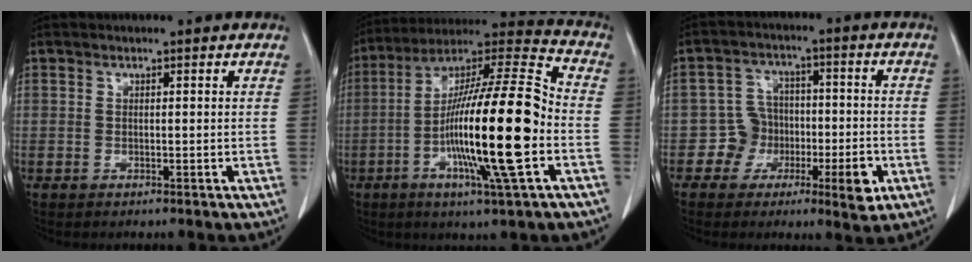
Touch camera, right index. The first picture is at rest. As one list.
[{"total": 21.6, "force": [-5.0, 1.1, 20.9], "torque": [-0.377, -0.007, -0.093]}, {"total": 7.0, "force": [-2.7, 5.3, 3.6], "torque": [-0.039, 0.018, -0.043]}]